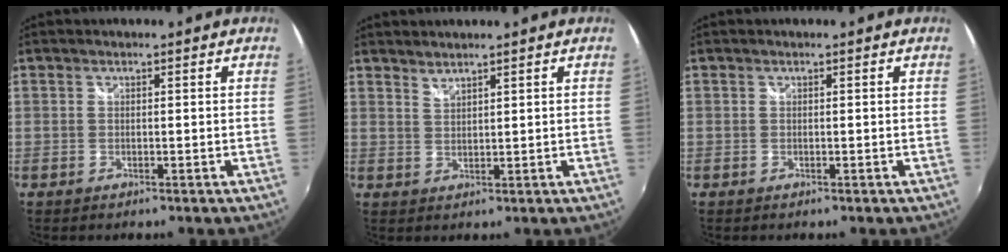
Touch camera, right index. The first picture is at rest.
{"total": 2.0, "force": [1.9, 0.1, 0.4], "torque": [-0.005, 0.000, 0.034]}
{"total": 0.0}